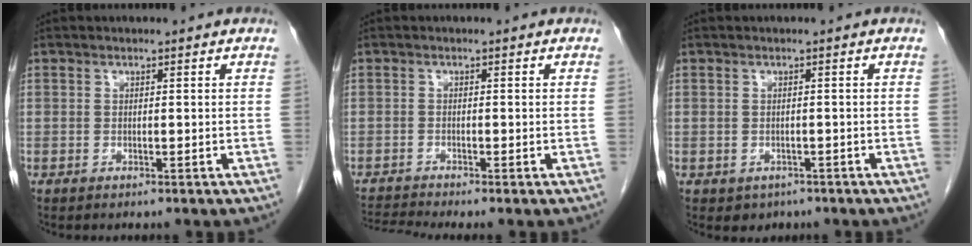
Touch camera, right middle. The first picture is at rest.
{"total": 3.1, "force": [-2.7, -1.4, 0.5], "torque": [-0.021, -0.012, -0.055]}
{"total": 2.1, "force": [-1.1, 1.6, 0.5], "torque": [-0.008, 0.003, -0.008]}